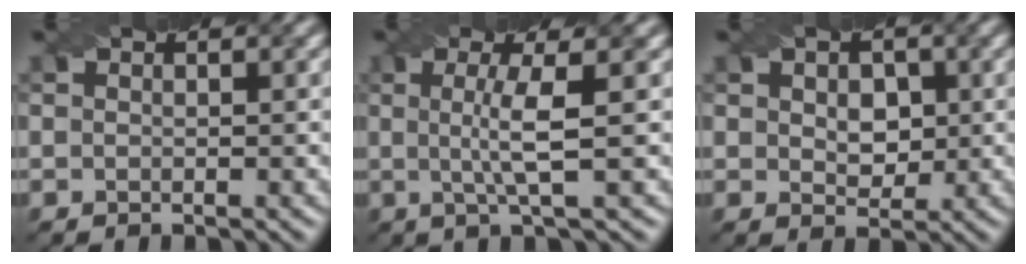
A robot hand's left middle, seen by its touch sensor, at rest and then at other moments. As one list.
[{"total": 4.2, "force": [0.2, 0.7, 4.1], "torque": [-0.074, 0.001, 0.003]}, {"total": 3.3, "force": [0.5, 2.3, 2.3], "torque": [-0.034, 0.001, 0.006]}]